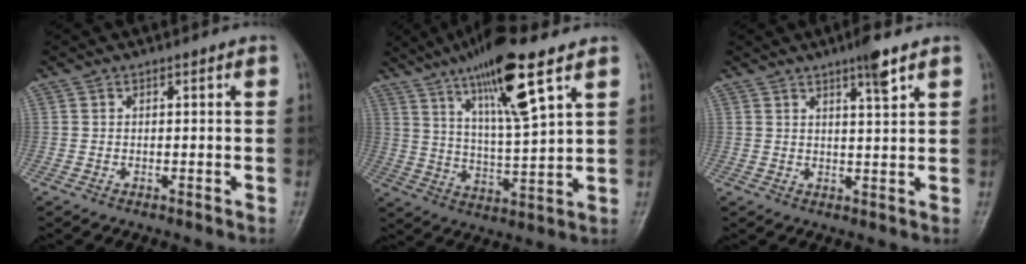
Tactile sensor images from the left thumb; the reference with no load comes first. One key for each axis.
{"total": 15.7, "fx": 8.9, "fy": 2.8, "fz": 12.6, "tx": -0.217, "ty": -0.038, "tz": 0.161}
{"total": 4.5, "fx": 2.8, "fy": 0.3, "fz": 3.4, "tx": -0.053, "ty": -0.016, "tz": 0.047}